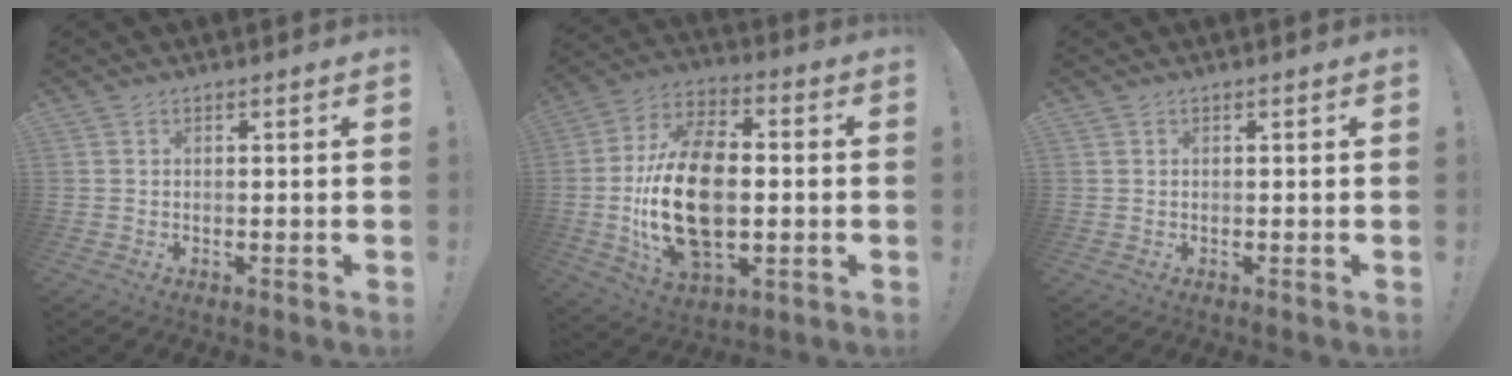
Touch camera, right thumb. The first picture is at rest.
{"total": 23.7, "force": [-2.2, 14.1, 19.0], "torque": [-0.364, 0.004, -0.034]}
{"total": 0.0}